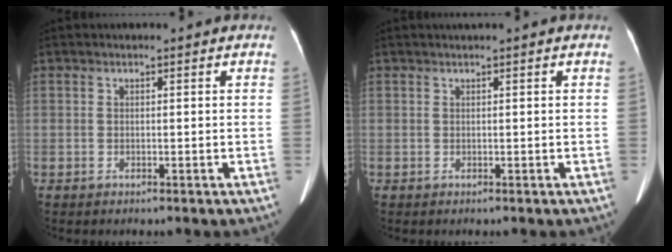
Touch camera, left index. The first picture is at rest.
{"total": 0.6, "force": [0.4, -0.1, 0.4], "torque": [-0.009, 0.006, 0.013]}